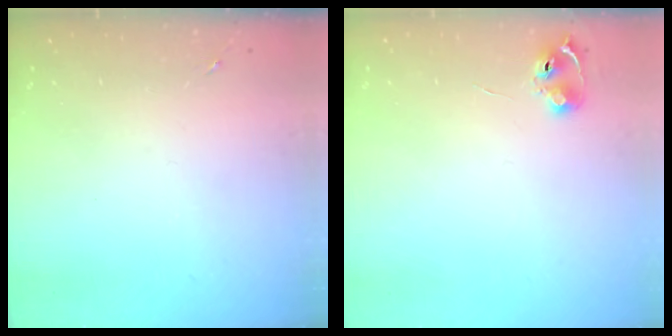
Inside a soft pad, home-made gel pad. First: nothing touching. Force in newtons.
{"total": 6.3, "press": 6.3, "slide": 0.8}